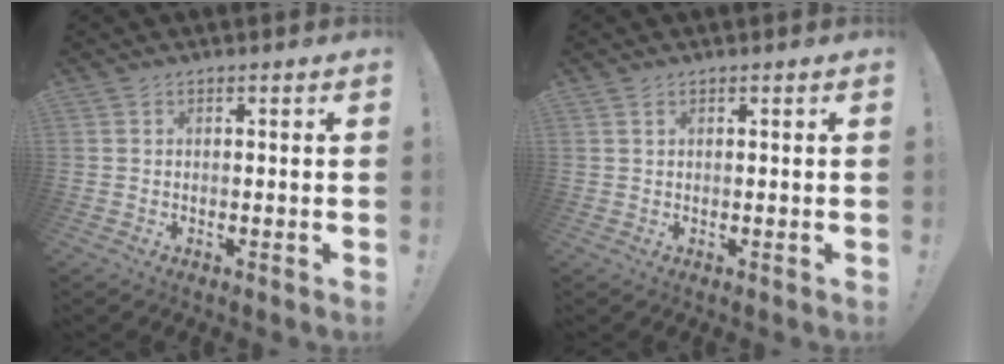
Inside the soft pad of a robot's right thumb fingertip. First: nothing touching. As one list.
[{"total": 0.7, "force": [0.4, 0.2, 0.6], "torque": [-0.019, 0.003, 0.009]}]